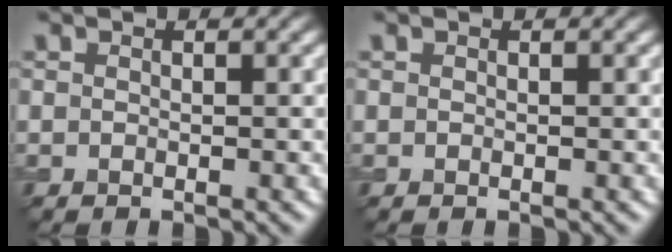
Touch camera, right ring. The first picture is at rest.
{"total": 0.0}